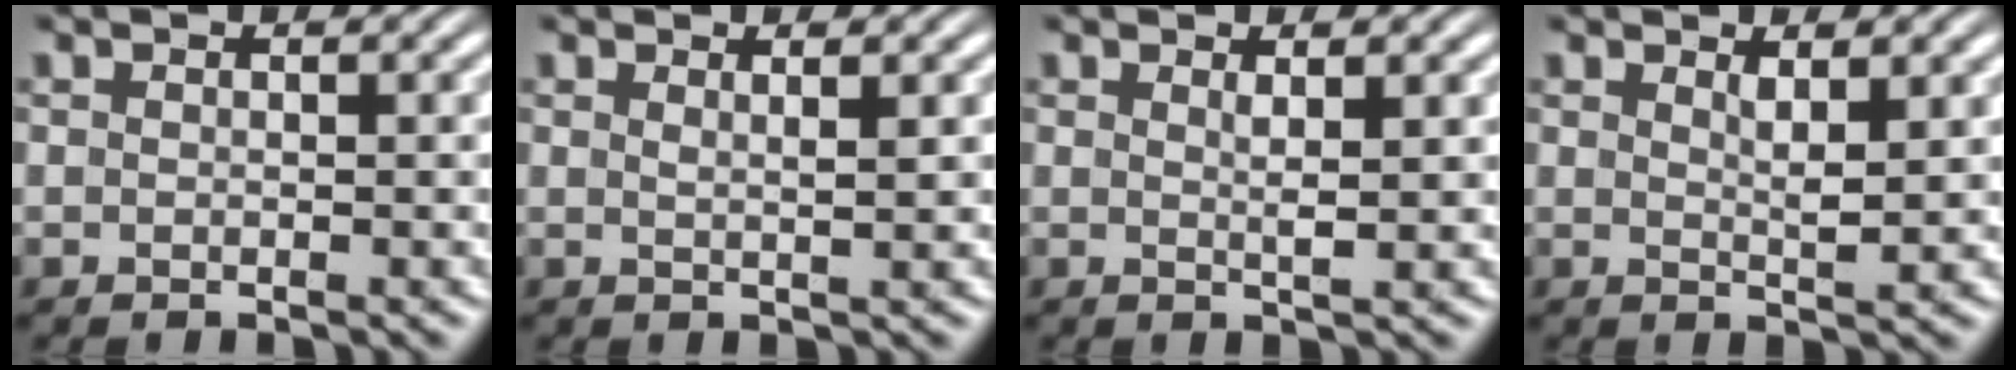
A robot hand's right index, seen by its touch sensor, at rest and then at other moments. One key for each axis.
{"total": 1.2, "fx": 0.7, "fy": -0.7, "fz": 0.7, "tx": -0.009, "ty": -0.008, "tz": 0.017}
{"total": 1.4, "fx": 0.6, "fy": -0.5, "fz": 1.2, "tx": -0.019, "ty": -0.008, "tz": 0.014}
{"total": 1.7, "fx": 0.9, "fy": -0.4, "fz": 1.3, "tx": -0.021, "ty": -0.012, "tz": 0.020}